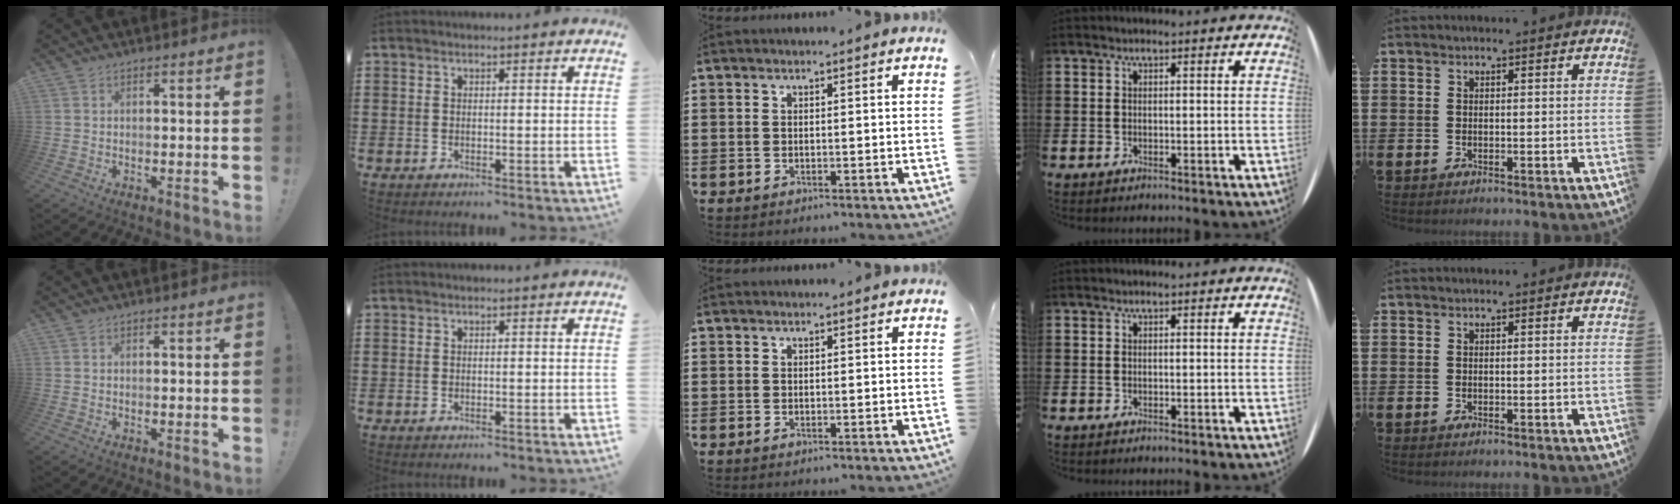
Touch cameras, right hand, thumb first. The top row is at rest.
{}